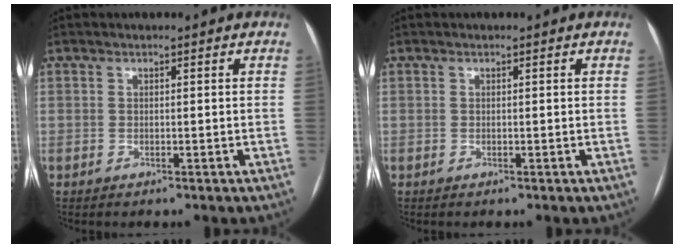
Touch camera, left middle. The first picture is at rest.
{"total": 0.0}